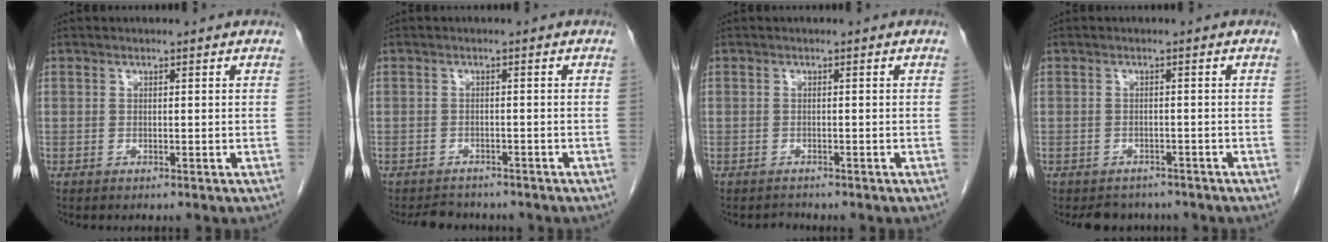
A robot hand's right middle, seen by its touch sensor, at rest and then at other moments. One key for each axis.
{"total": 4.2, "fx": -3.8, "fy": 1.6, "fz": 0.5, "tx": -0.008, "ty": -0.004, "tz": -0.055}
{"total": 1.0, "fx": -1.0, "fy": 0.3, "fz": -0.2, "tx": 0.002, "ty": -0.004, "tz": -0.015}
{"total": 4.5, "fx": -3.9, "fy": 2.1, "fz": 0.2, "tx": 0.003, "ty": 0.002, "tz": -0.051}